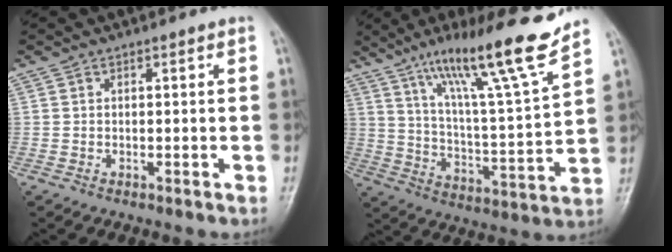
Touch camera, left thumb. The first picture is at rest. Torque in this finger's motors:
{"motor_torque": [0.44, 0.48, 1.45, -1.33, 0.16]}